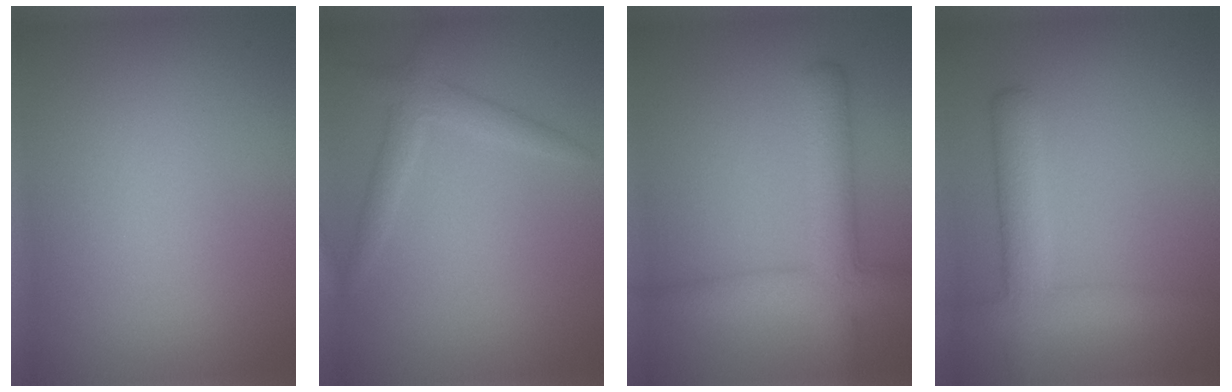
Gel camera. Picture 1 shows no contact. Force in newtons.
{"total": 2.1, "press": 2.1, "slide": 0.0}
{"total": 5.0, "press": 5.0, "slide": 0.1}
{"total": 4.4, "press": 4.4, "slide": 0.3}